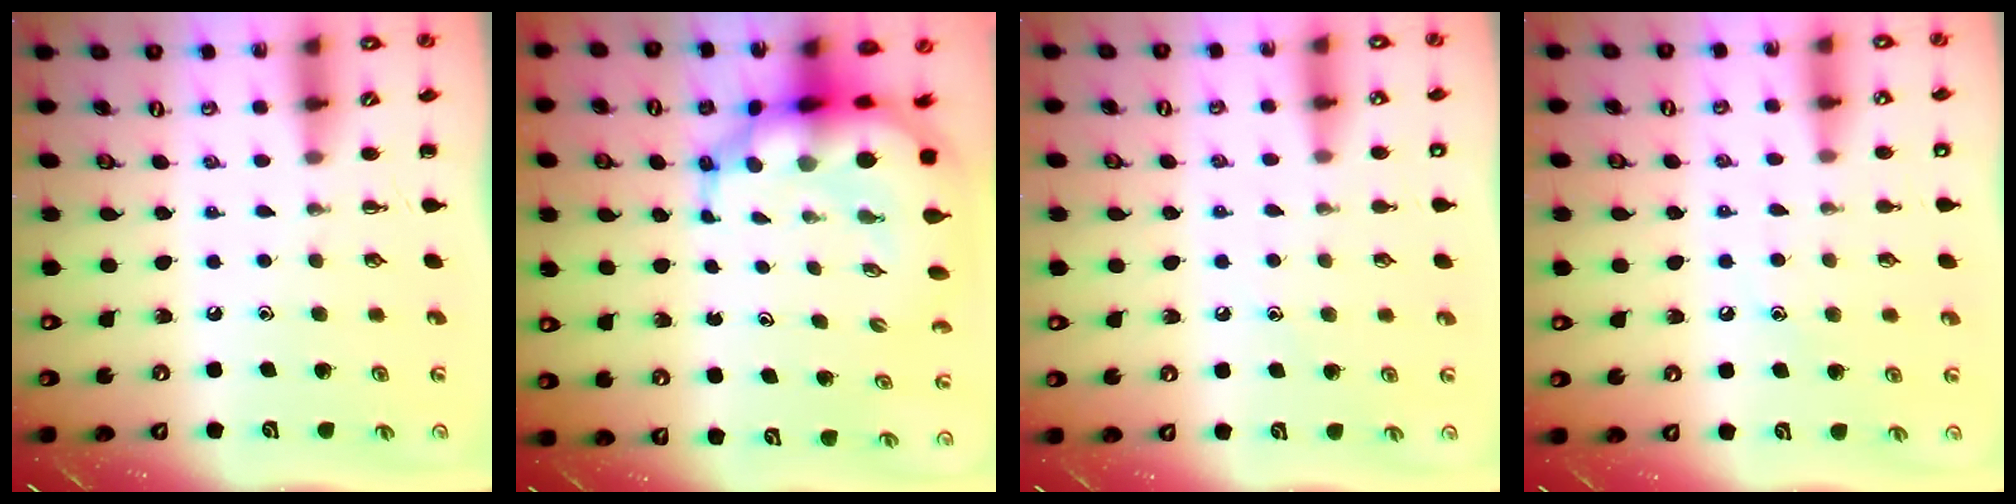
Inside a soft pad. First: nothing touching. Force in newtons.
{"total": 10.9, "press": 10.5, "slide": 2.7}
{"total": 6.9, "press": 6.8, "slide": 1.4}
{"total": 7.7, "press": 7.5, "slide": 1.7}